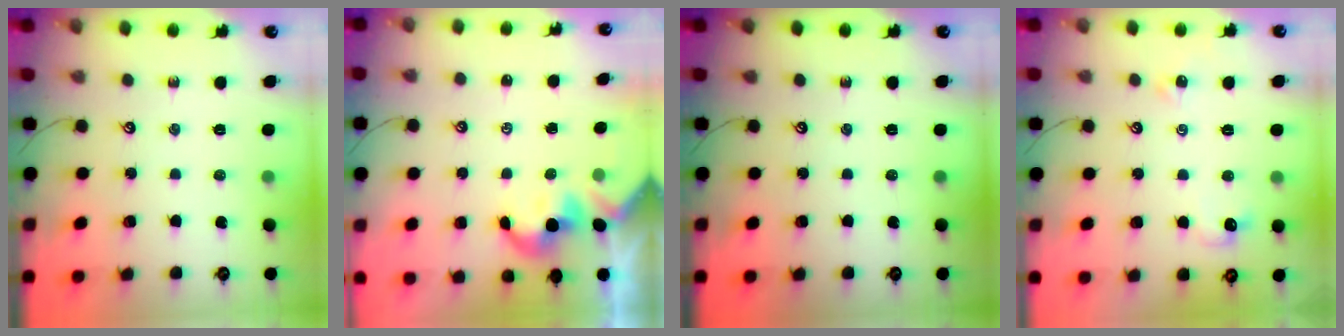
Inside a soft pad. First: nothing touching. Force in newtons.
{"total": 1.9, "press": 1.9, "slide": 0.2}
{"total": 0.0}
{"total": 3.8, "press": 3.8, "slide": 0.7}